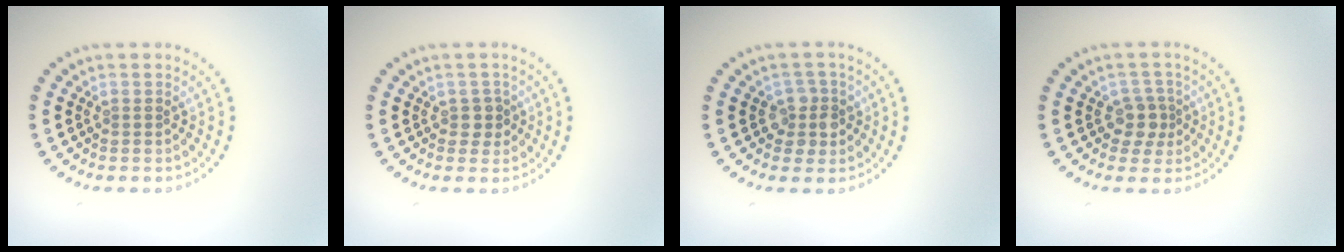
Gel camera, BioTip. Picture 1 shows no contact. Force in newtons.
{"total": 1.5, "press": 1.2, "slide": 0.8}
{"total": 2.3, "press": 2.0, "slide": 1.1}
{"total": 2.2, "press": 1.8, "slide": 1.3}